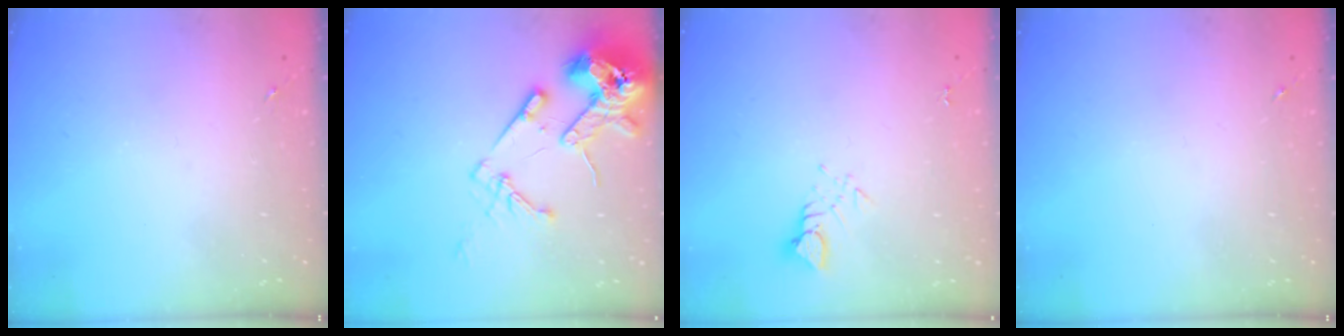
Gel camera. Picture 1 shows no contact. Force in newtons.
{"total": 16.3, "press": 16.1, "slide": 2.5}
{"total": 3.1, "press": 3.1, "slide": 0.3}
{"total": 0.0}